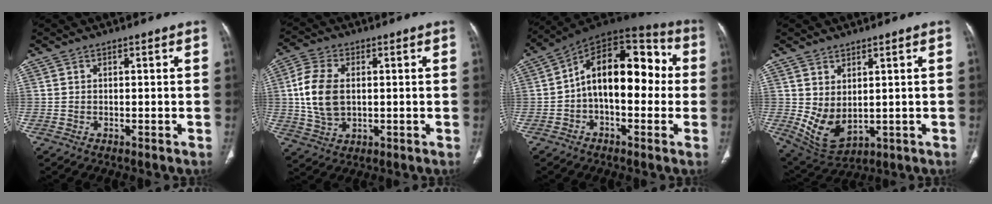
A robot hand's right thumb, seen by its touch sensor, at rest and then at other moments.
{"total": 10.4, "force": [0.8, 6.7, 7.9], "torque": [-0.167, 0.004, 0.021]}
{"total": 17.2, "force": [0.1, 9.5, 14.3], "torque": [-0.186, 0.053, -0.011]}
{"total": 7.8, "force": [0.7, 4.7, 6.2], "torque": [-0.104, -0.016, 0.041]}